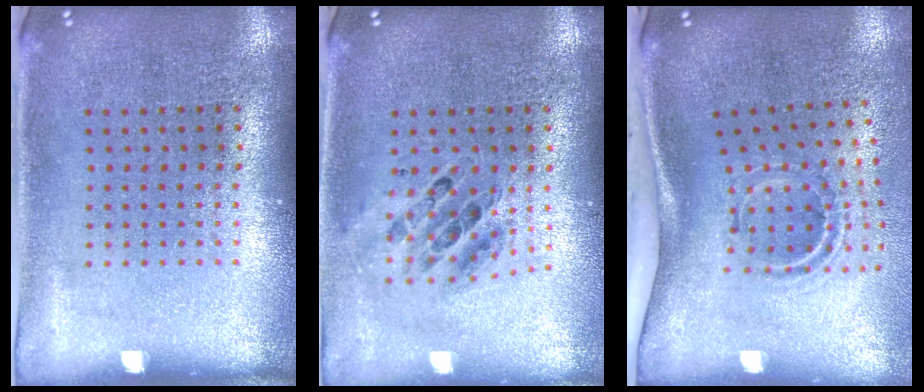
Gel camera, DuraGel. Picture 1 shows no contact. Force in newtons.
{"total": 0.7, "press": 0.7, "slide": 0.1}
{"total": 2.2, "press": 1.2, "slide": 1.8}